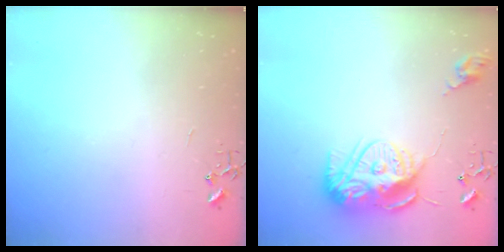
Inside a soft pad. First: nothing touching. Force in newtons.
{"total": 14.9, "press": 14.8, "slide": 1.2}